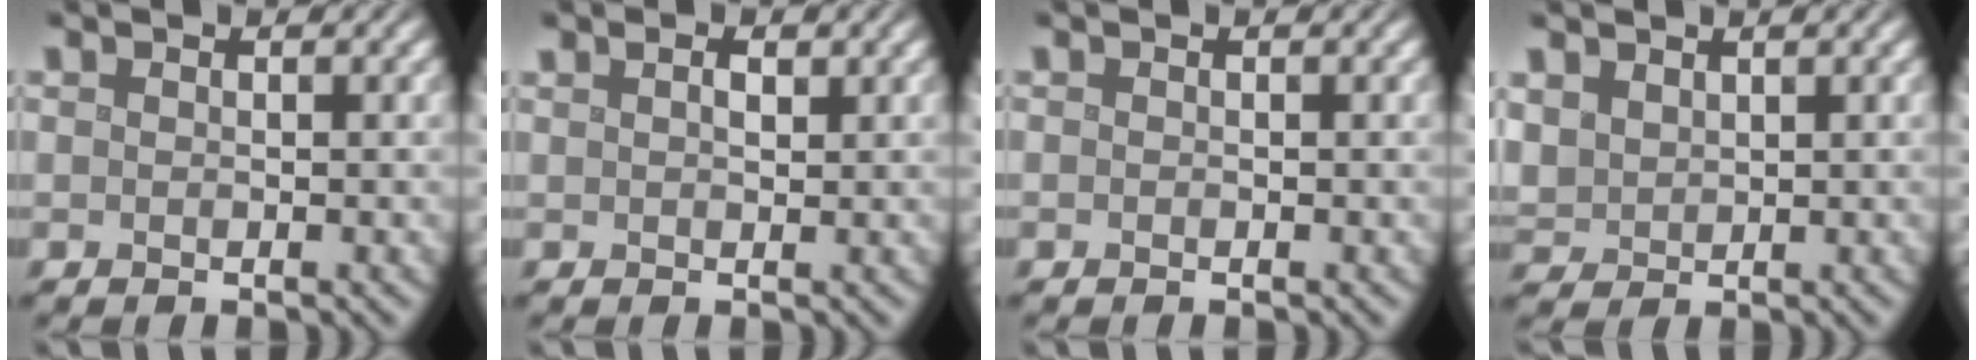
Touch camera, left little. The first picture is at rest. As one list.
[{"total": 1.3, "force": [0.7, 0.6, 0.9], "torque": [-0.017, 0.002, 0.014]}, {"total": 0.0}, {"total": 2.1, "force": [1.4, 1.4, 0.7], "torque": [-0.022, 0.000, 0.033]}]